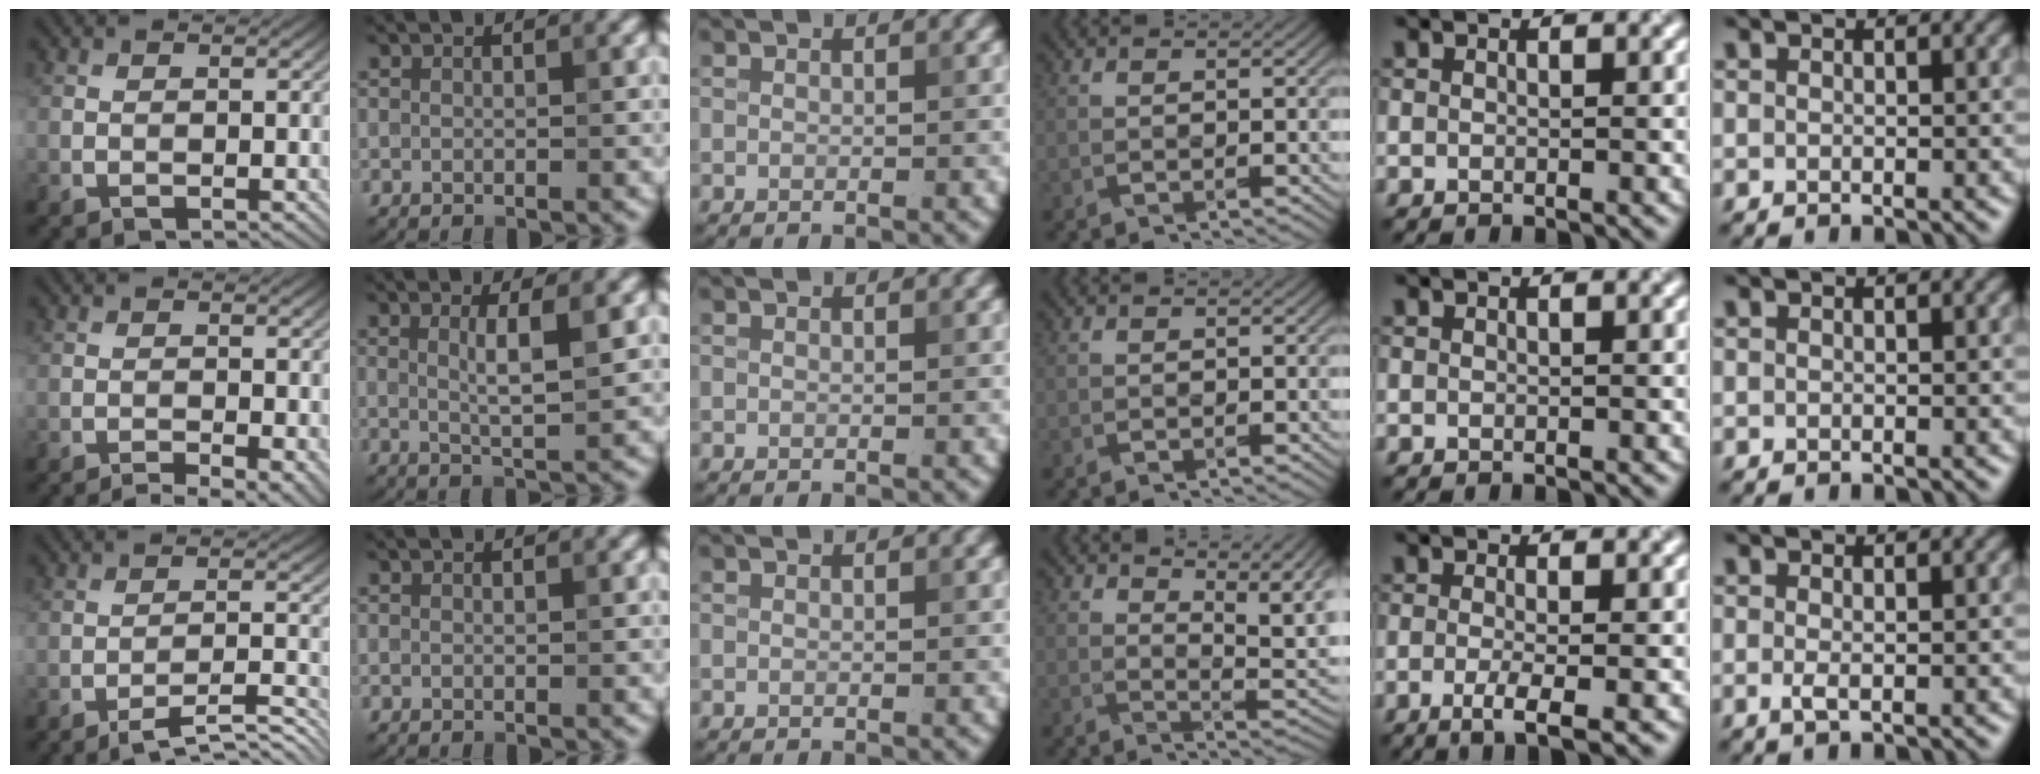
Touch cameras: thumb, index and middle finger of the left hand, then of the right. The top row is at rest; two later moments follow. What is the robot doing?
{"motion": "pour", "object": "sugar"}